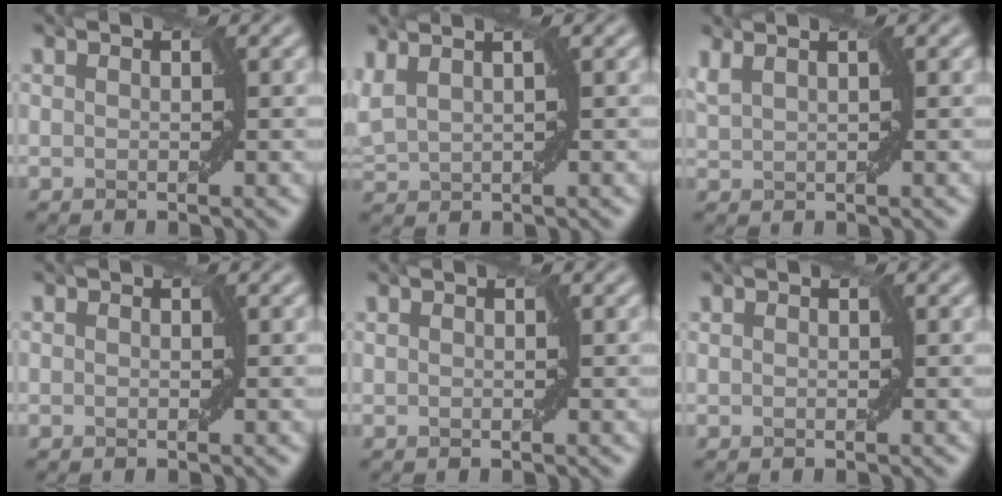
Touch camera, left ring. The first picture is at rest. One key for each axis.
{"total": 3.9, "fx": 2.3, "fy": 1.6, "fz": 2.8, "tx": -0.065, "ty": 0.027, "tz": 0.036}
{"total": 2.4, "fx": 1.7, "fy": 0.7, "fz": 1.4, "tx": -0.026, "ty": 0.008, "tz": 0.025}
{"total": 0.0}
{"total": 0.0}
{"total": 0.0}